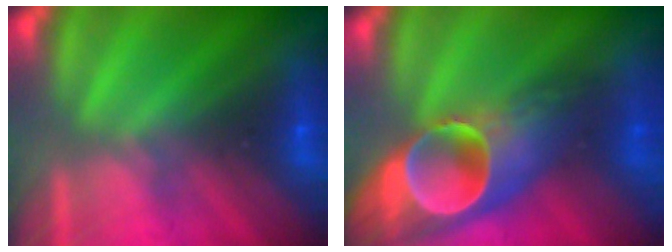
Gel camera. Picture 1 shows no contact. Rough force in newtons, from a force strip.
{"total": 9.0}